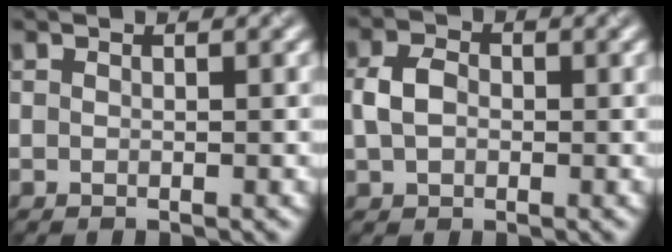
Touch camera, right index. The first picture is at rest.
{"total": 2.9, "force": [0.0, 2.2, 1.9], "torque": [-0.042, 0.003, -0.005]}